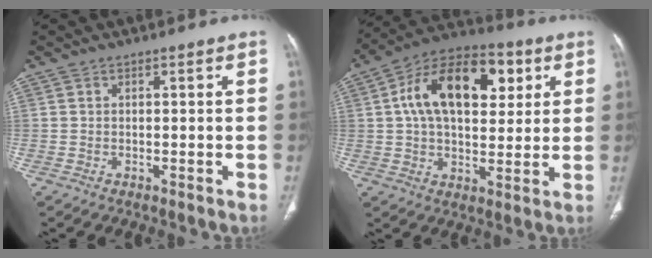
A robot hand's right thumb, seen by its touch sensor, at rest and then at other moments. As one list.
[{"total": 19.8, "force": [5.5, 11.5, 15.1], "torque": [-0.214, 0.010, 0.079]}]